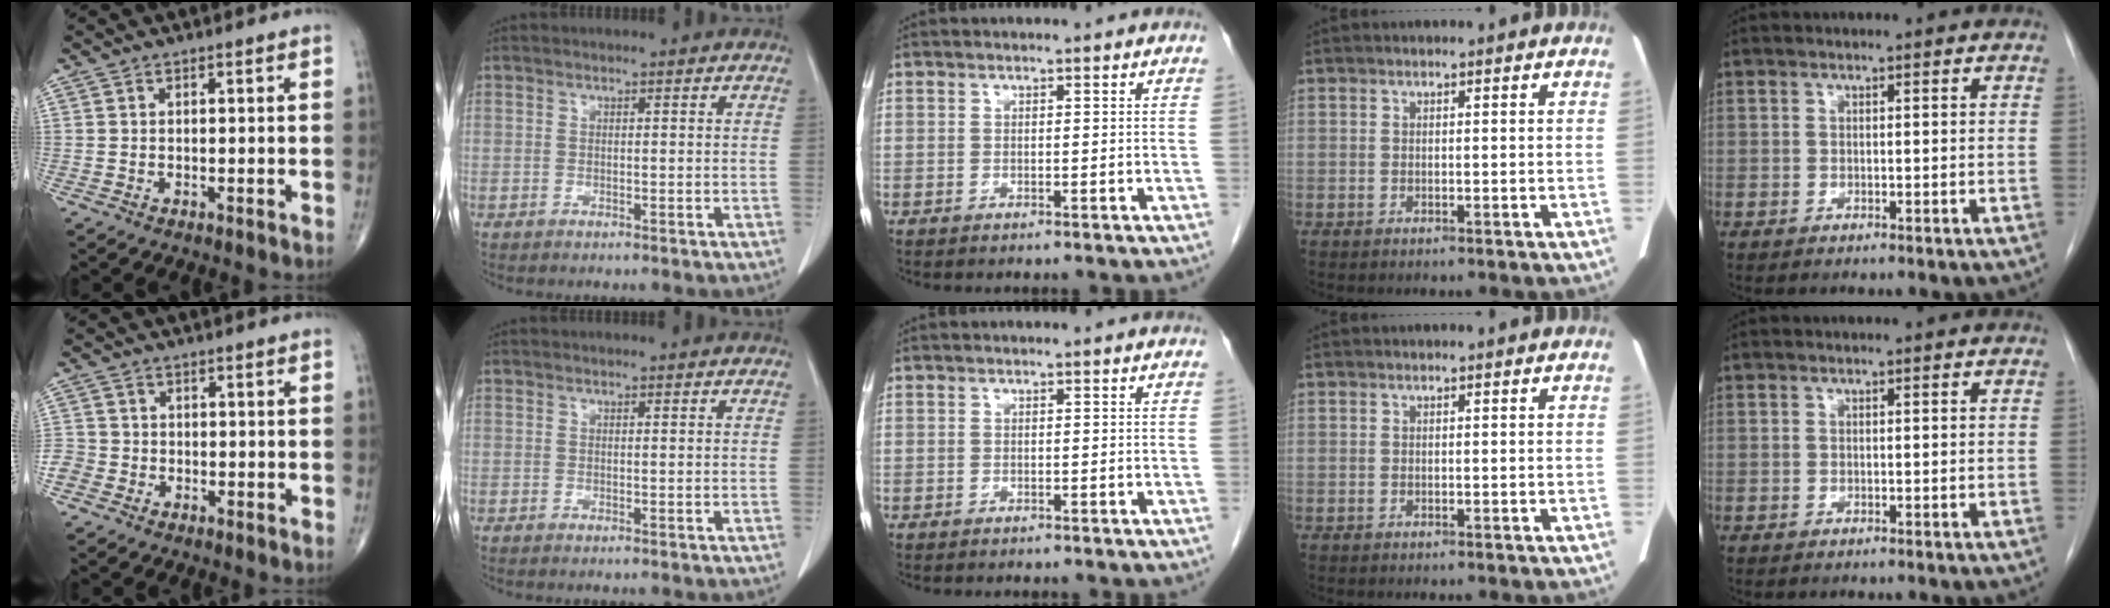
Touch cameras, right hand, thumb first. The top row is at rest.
{"thumb": {"total": 3.6, "force": [-1.5, 3.2, 0.8], "torque": [-0.006, 0.011, -0.034]}}